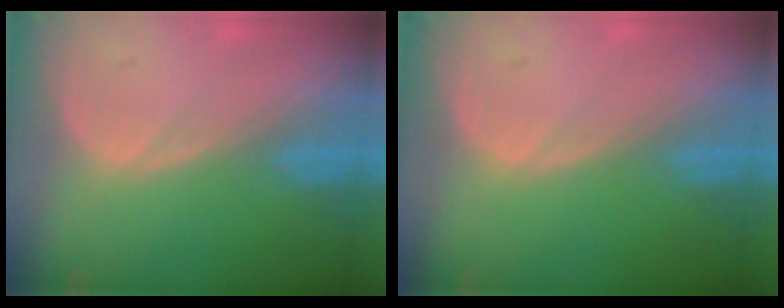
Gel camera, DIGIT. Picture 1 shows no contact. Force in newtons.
{"total": 0.0}